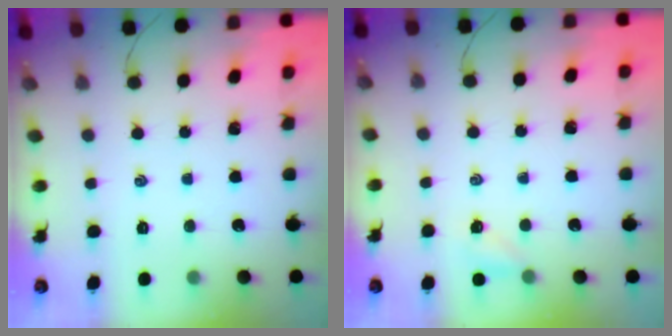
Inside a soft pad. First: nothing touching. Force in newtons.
{"total": 2.4, "press": 2.3, "slide": 0.9}